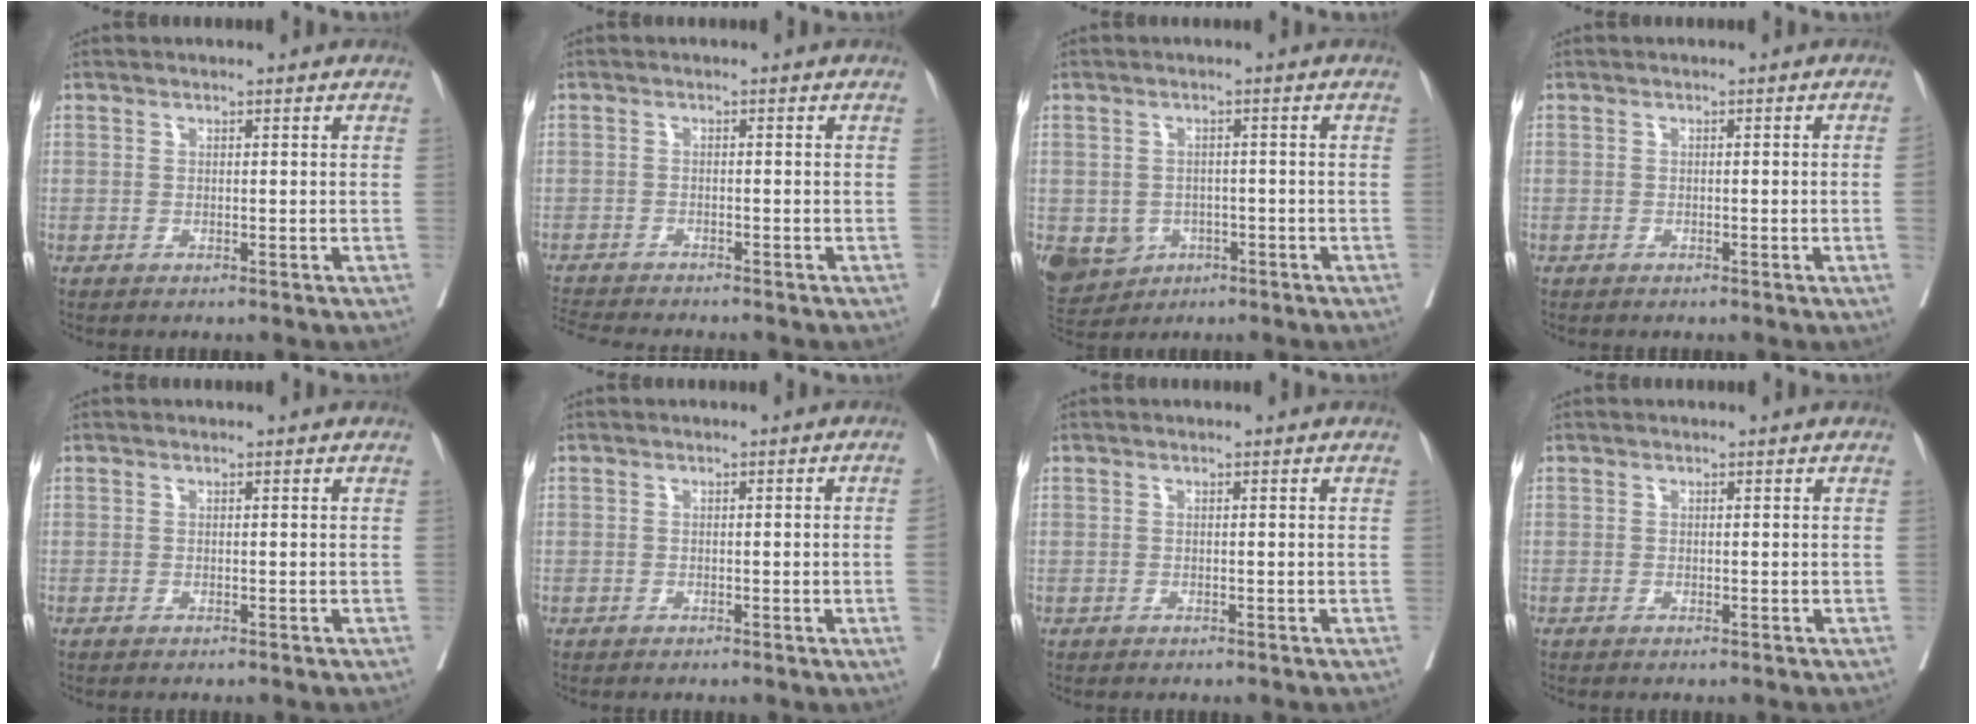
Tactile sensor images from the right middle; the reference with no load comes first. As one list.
[{"total": 5.7, "force": [-5.4, -0.2, 1.8], "torque": [-0.027, -0.014, -0.090]}, {"total": 12.2, "force": [-4.5, 10.4, 4.6], "torque": [-0.131, 0.001, -0.056]}, {"total": 1.2, "force": [-0.2, -0.1, 1.1], "torque": [-0.020, 0.006, -0.001]}, {"total": 0.0}, {"total": 1.6, "force": [-0.3, 0.0, 1.6], "torque": [-0.024, 0.005, -0.003]}, {"total": 0.0}, {"total": 0.0}]